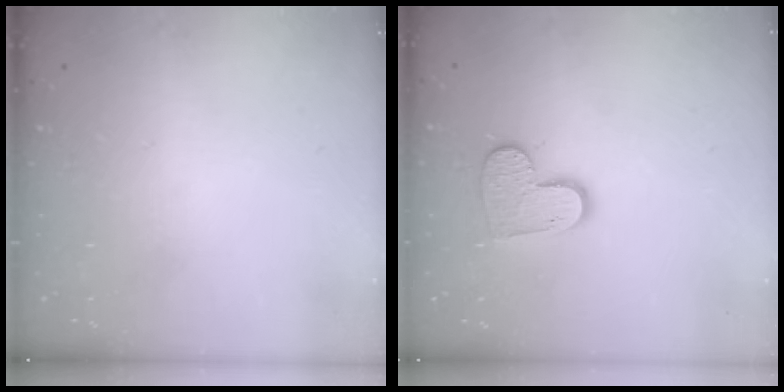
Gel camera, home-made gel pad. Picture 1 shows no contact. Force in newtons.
{"total": 10.0, "press": 10.0, "slide": 0.9}